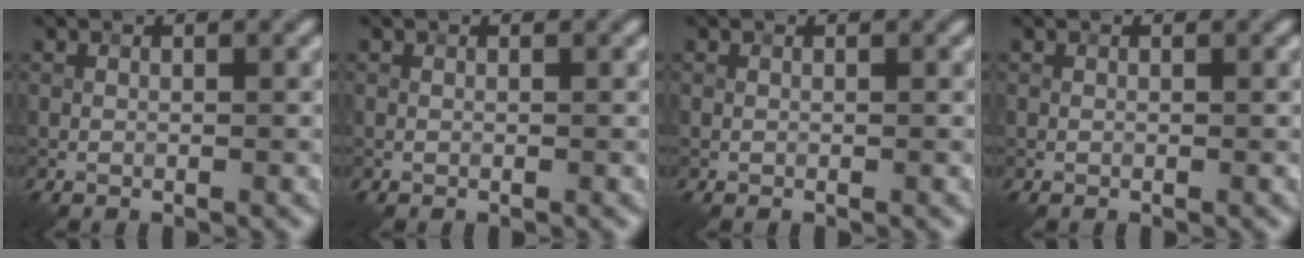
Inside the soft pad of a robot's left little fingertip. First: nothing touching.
{"total": 0.0}
{"total": 0.0}
{"total": 0.0}